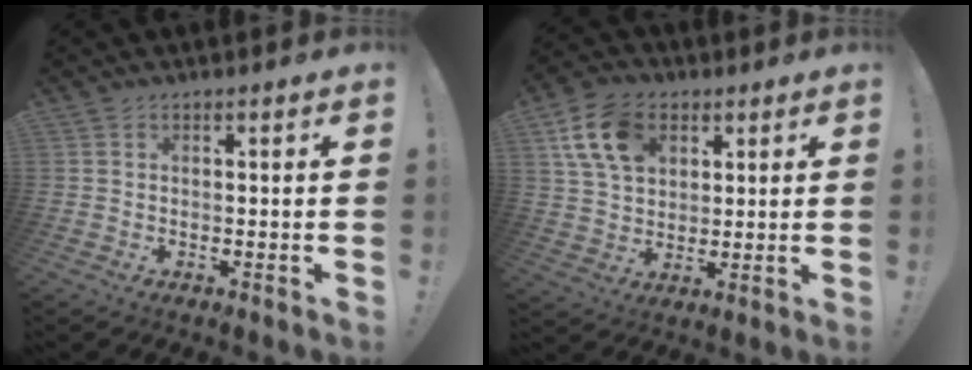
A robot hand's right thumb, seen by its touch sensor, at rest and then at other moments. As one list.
[{"total": 13.9, "force": [5.7, 9.8, 8.0], "torque": [-0.143, -0.005, 0.114]}]